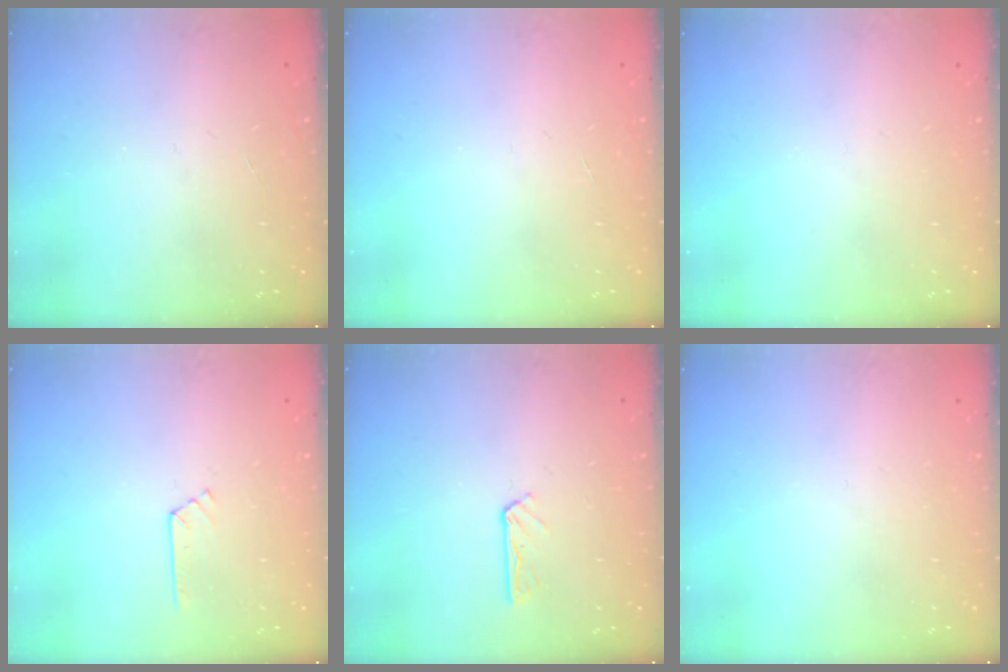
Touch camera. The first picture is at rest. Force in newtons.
{"total": 0.0}
{"total": 0.0}
{"total": 3.4, "press": 3.4, "slide": 0.4}
{"total": 3.3, "press": 3.3, "slide": 0.4}
{"total": 0.0}